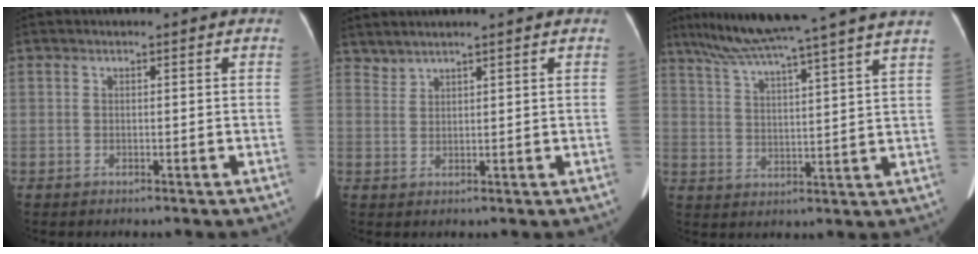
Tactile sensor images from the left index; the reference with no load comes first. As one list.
[{"total": 3.1, "force": [2.9, -0.2, 0.9], "torque": [-0.012, 0.022, 0.057]}, {"total": 18.9, "force": [15.5, -1.7, 10.6], "torque": [-0.180, 0.014, 0.219]}]